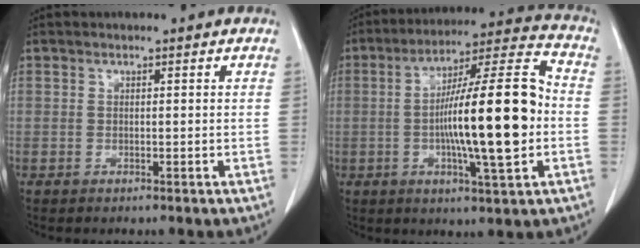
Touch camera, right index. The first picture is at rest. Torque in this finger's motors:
{"motor_torque": [1.55, 0.59, 0.53, 0.18]}